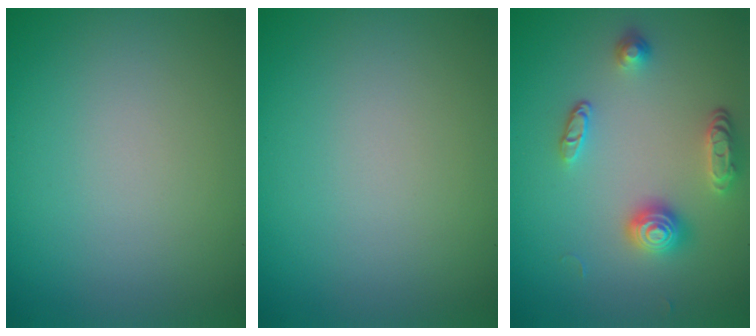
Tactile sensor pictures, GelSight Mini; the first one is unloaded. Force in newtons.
{"total": 0.0}
{"total": 3.3, "press": 2.9, "slide": 1.6}